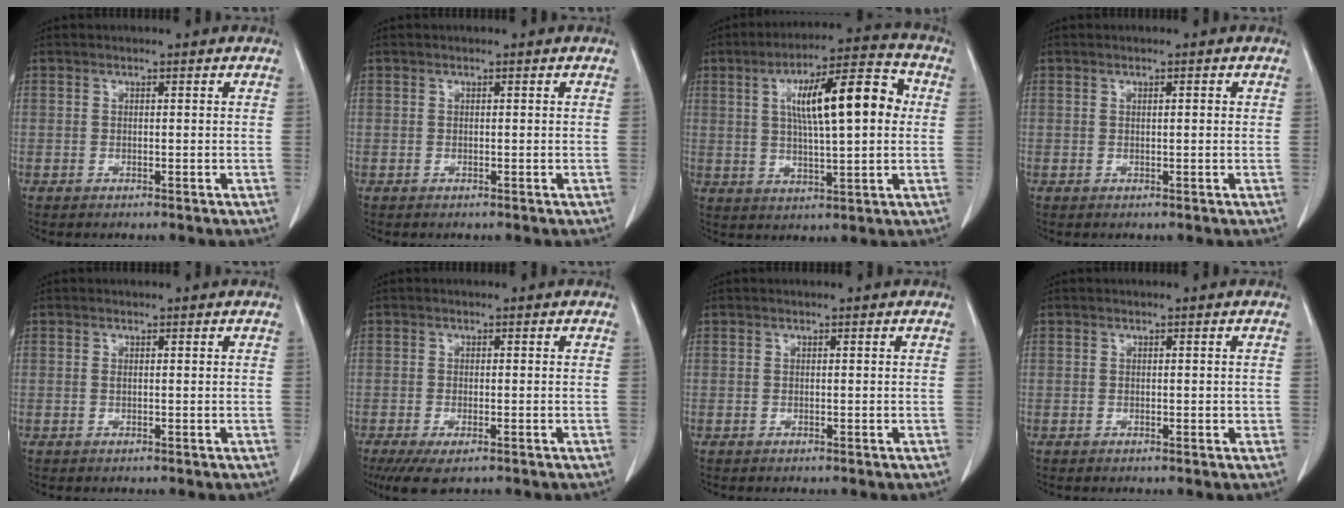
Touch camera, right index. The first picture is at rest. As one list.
[{"total": 0.0}, {"total": 14.2, "force": [2.7, 2.9, 13.7], "torque": [-0.220, 0.029, 0.039]}, {"total": 0.9, "force": [0.2, 0.2, 0.8], "torque": [-0.015, 0.002, 0.003]}, {"total": 0.0}, {"total": 5.0, "force": [-3.2, 1.4, 3.5], "torque": [-0.058, -0.014, -0.052]}, {"total": 0.0}, {"total": 0.9, "force": [0.0, 0.6, 0.7], "torque": [-0.006, 0.002, 0.000]}]